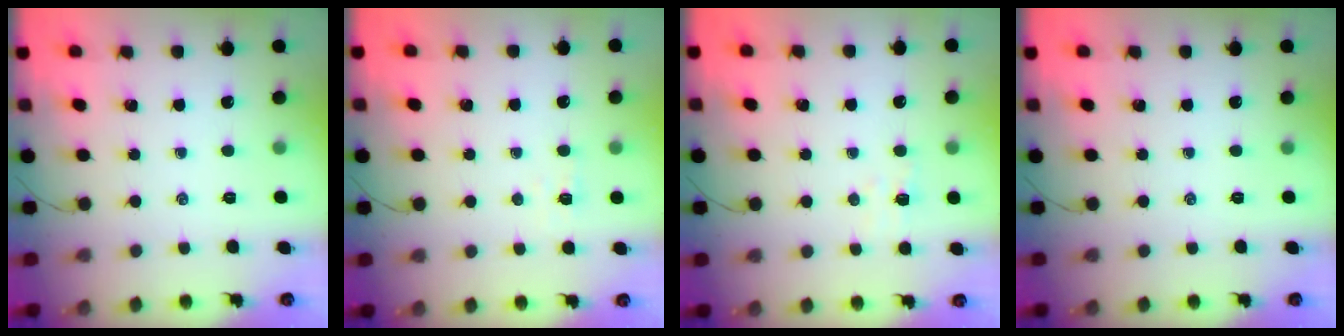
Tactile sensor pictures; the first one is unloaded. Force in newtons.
{"total": 2.2, "press": 2.0, "slide": 0.8}
{"total": 3.0, "press": 2.9, "slide": 0.7}
{"total": 0.0}